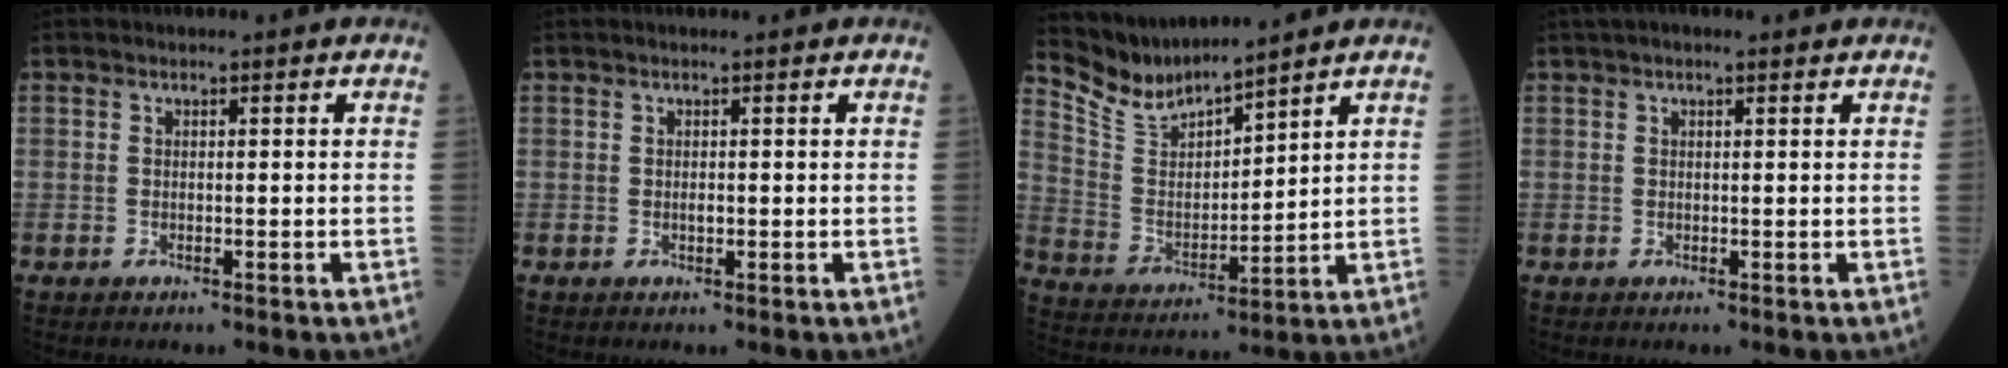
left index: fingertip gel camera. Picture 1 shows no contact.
{"total": 0.6, "force": [-0.3, 0.2, 0.4], "torque": [-0.010, -0.005, -0.006]}
{"total": 8.4, "force": [8.3, 0.2, 1.2], "torque": [-0.052, 0.000, 0.184]}
{"total": 3.5, "force": [2.5, 0.7, 2.3], "torque": [-0.037, 0.030, 0.039]}